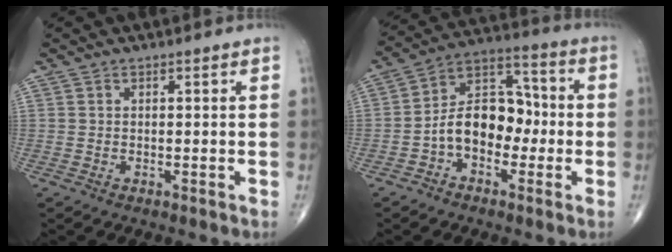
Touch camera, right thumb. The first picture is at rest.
{"total": 12.0, "force": [-2.6, 8.1, 8.5], "torque": [-0.112, 0.050, -0.058]}